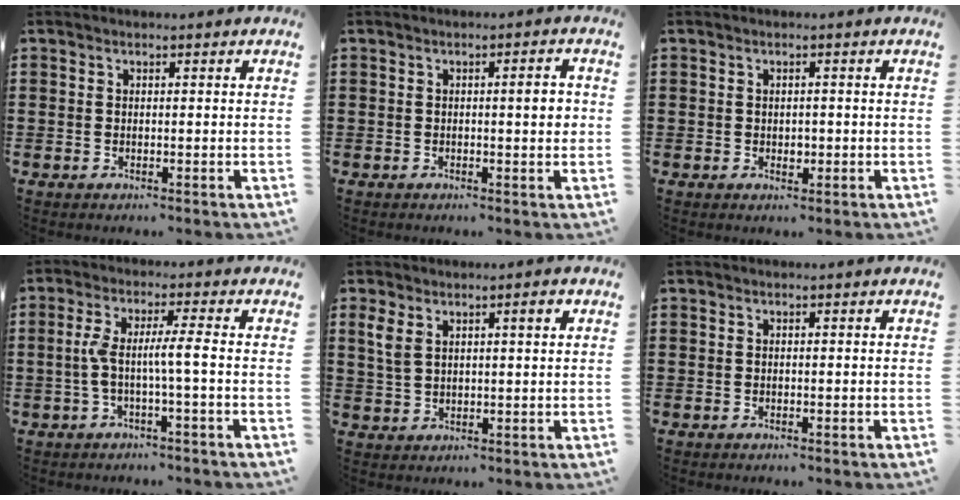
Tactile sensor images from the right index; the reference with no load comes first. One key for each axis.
{"total": 3.1, "fx": 0.2, "fy": 0.4, "fz": 3.1, "tx": -0.044, "ty": -0.002, "tz": 0.001}
{"total": 1.2, "fx": 0.0, "fy": 0.8, "fz": 0.9, "tx": -0.017, "ty": 0.004, "tz": 0.000}
{"total": 5.0, "fx": -0.7, "fy": -0.2, "fz": 5.0, "tx": -0.102, "ty": -0.006, "tz": -0.021}
{"total": 4.9, "fx": 2.3, "fy": 1.9, "fz": 3.9, "tx": -0.075, "ty": 0.004, "tz": 0.039}
{"total": 0.0}